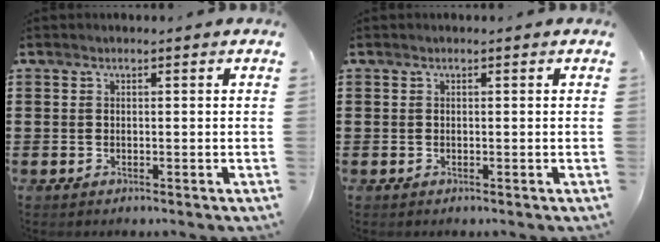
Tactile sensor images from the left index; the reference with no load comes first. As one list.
[{"total": 0.0}]